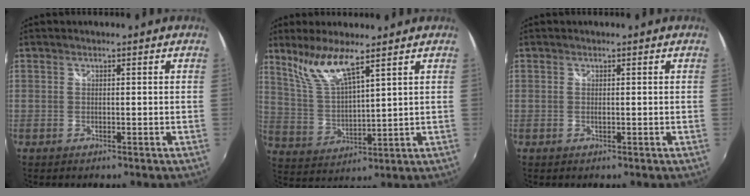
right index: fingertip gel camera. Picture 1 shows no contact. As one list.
[{"total": 9.0, "force": [6.5, 1.0, 6.1], "torque": [-0.116, 0.000, 0.139]}, {"total": 0.6, "force": [0.0, 0.1, 0.6], "torque": [-0.012, 0.000, -0.001]}]